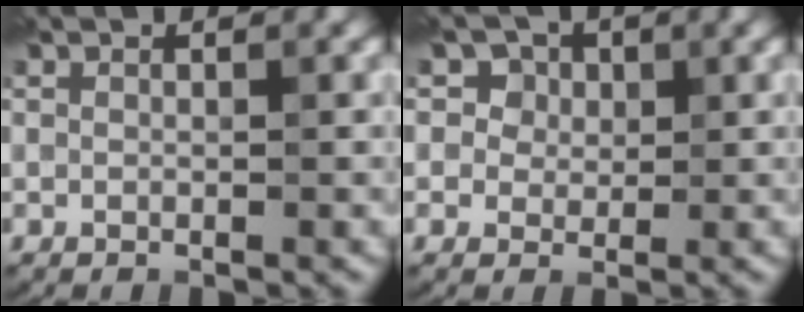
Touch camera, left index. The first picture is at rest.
{"total": 2.8, "force": [1.5, 2.4, 0.4], "torque": [0.001, 0.006, 0.013]}